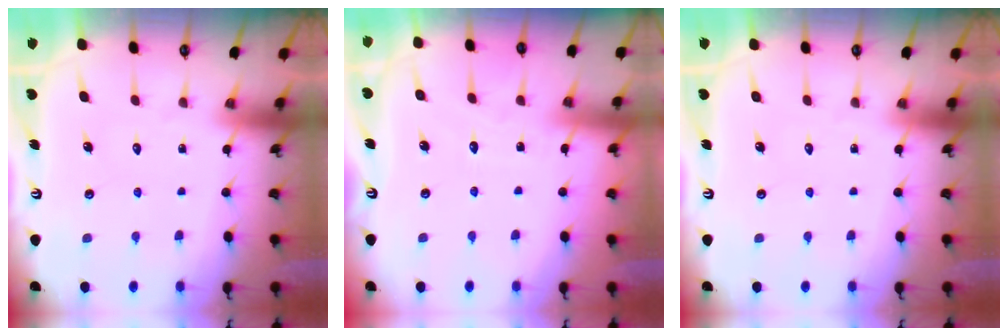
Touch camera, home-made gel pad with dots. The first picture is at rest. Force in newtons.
{"total": 3.1, "press": 3.1, "slide": 0.2}
{"total": 0.0}